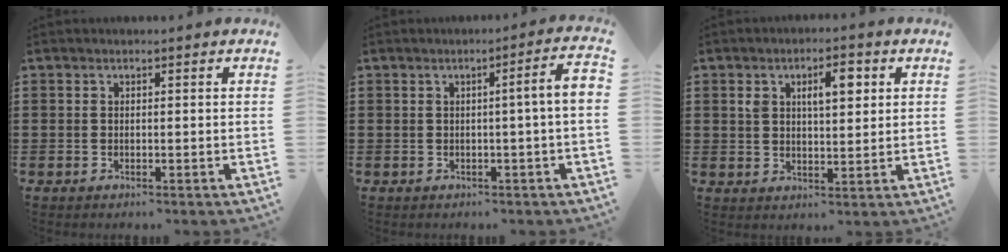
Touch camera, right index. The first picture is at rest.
{"total": 4.2, "force": [-0.2, -0.1, 4.1], "torque": [-0.065, -0.010, -0.007]}
{"total": 5.8, "force": [2.1, 2.4, 4.8], "torque": [-0.078, -0.001, 0.028]}